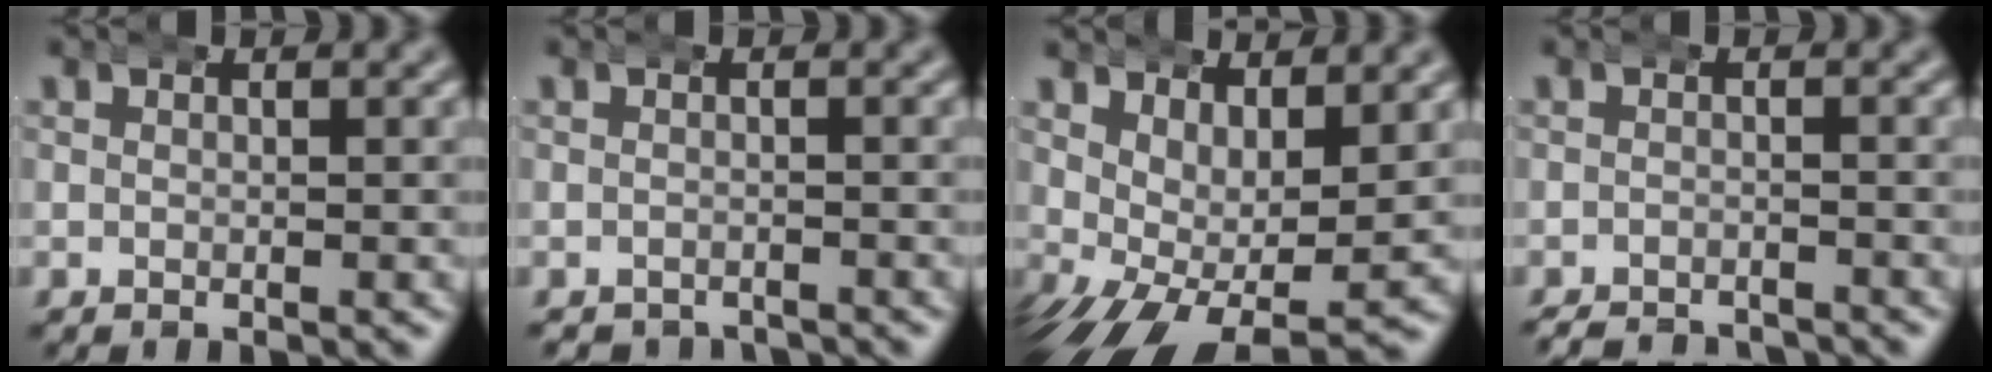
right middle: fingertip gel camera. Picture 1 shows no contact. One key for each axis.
{"total": 2.2, "fx": -2.1, "fy": 0.5, "fz": -0.3, "tx": 0.008, "ty": -0.013, "tz": -0.028}
{"total": 6.5, "fx": -1.1, "fy": 3.8, "fz": 5.1, "tx": -0.106, "ty": -0.042, "tz": 0.002}
{"total": 3.6, "fx": -3.6, "fy": 0.5, "fz": 0.2, "tx": -0.001, "ty": -0.017, "tz": -0.054}